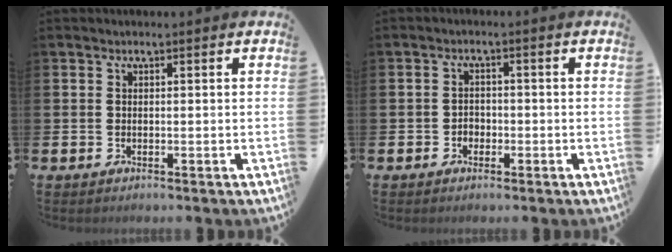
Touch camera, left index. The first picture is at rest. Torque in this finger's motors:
{"motor_torque": [-0.02, 0.12, 0.01, 0.00]}